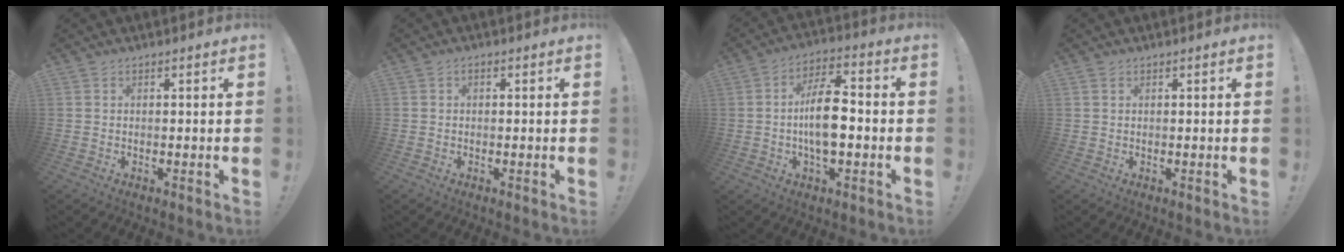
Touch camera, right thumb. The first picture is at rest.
{"total": 0.8, "force": [-0.3, 0.6, 0.5], "torque": [-0.008, 0.003, -0.007]}
{"total": 12.6, "force": [-1.9, 6.6, 10.6], "torque": [-0.193, 0.016, -0.033]}
{"total": 0.6, "force": [0.4, 0.5, 0.2], "torque": [-0.006, 0.002, 0.008]}